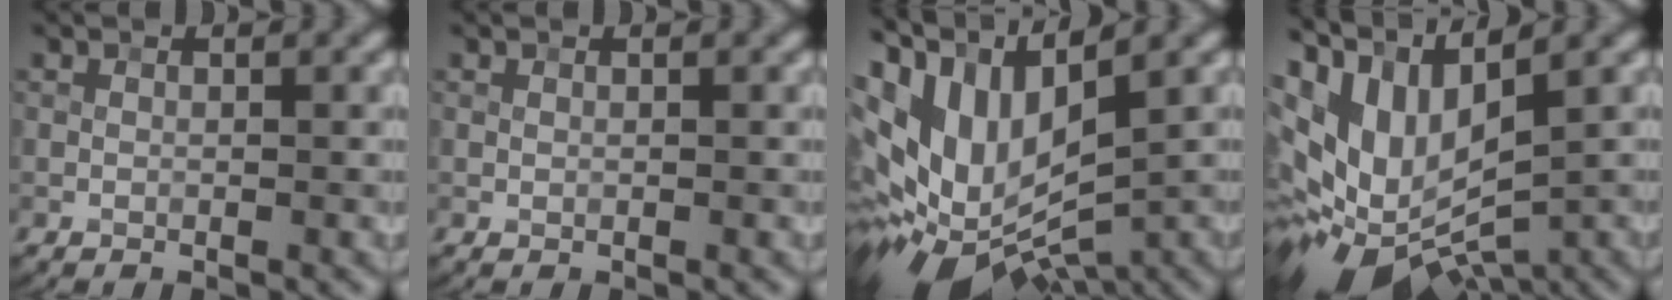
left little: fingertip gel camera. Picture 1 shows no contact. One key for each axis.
{"total": 0.0}
{"total": 12.2, "fx": 1.0, "fy": 7.3, "fz": 9.8, "tx": -0.201, "ty": -0.003, "tz": 0.024}
{"total": 11.4, "fx": -0.2, "fy": 6.7, "fz": 9.3, "tx": -0.185, "ty": -0.013, "tz": 0.016}